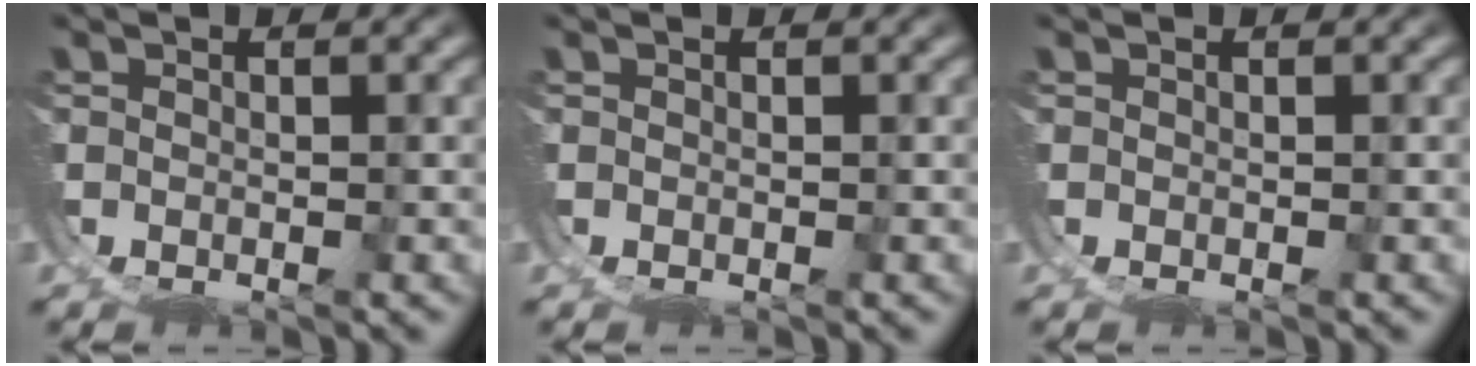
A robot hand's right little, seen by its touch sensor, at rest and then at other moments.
{"total": 0.0}
{"total": 0.0}